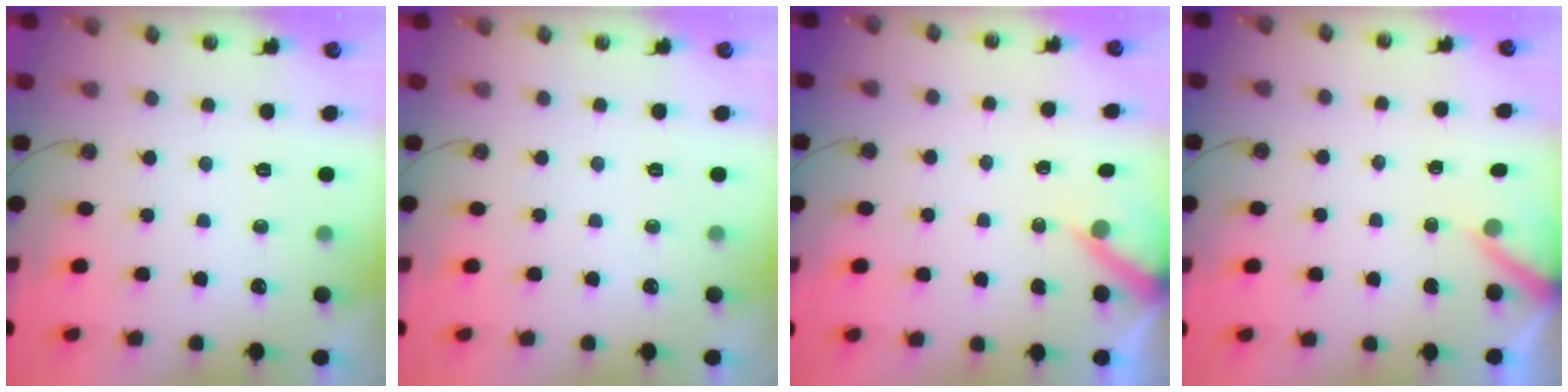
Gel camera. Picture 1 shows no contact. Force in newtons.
{"total": 0.0}
{"total": 4.6, "press": 4.6, "slide": 0.4}
{"total": 4.3, "press": 4.3, "slide": 0.2}